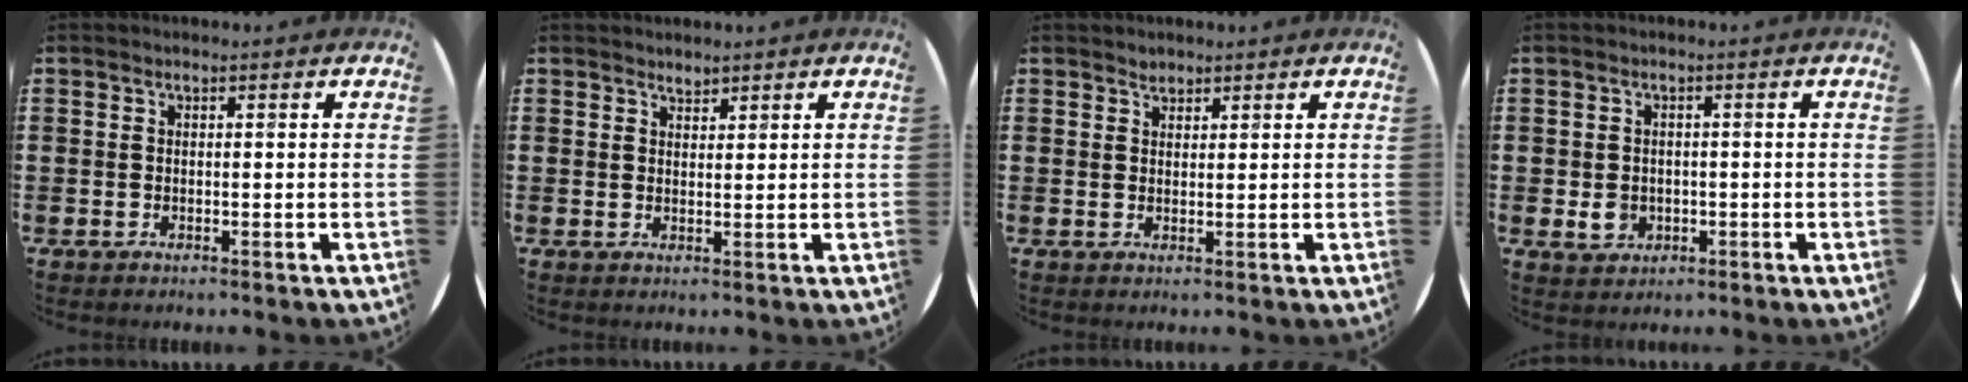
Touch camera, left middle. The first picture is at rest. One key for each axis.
{"total": 1.4, "fx": 1.4, "fy": 0.2, "fz": -0.1, "tx": 0.001, "ty": 0.000, "tz": 0.026}
{"total": 1.2, "fx": 1.2, "fy": 0.4, "fz": 0.0, "tx": 0.006, "ty": -0.002, "tz": 0.021}
{"total": 2.3, "fx": -0.3, "fy": 1.9, "fz": 1.2, "tx": -0.027, "ty": 0.005, "tz": -0.006}